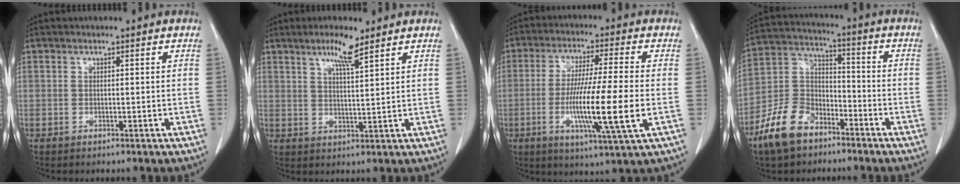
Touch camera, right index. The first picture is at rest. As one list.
[{"total": 5.1, "force": [3.5, 0.1, 3.7], "torque": [-0.070, -0.003, 0.063]}, {"total": 13.4, "force": [-2.8, -0.4, 13.1], "torque": [-0.243, -0.021, -0.053]}, {"total": 11.1, "force": [-7.5, 6.3, 5.4], "torque": [-0.123, 0.008, -0.145]}]